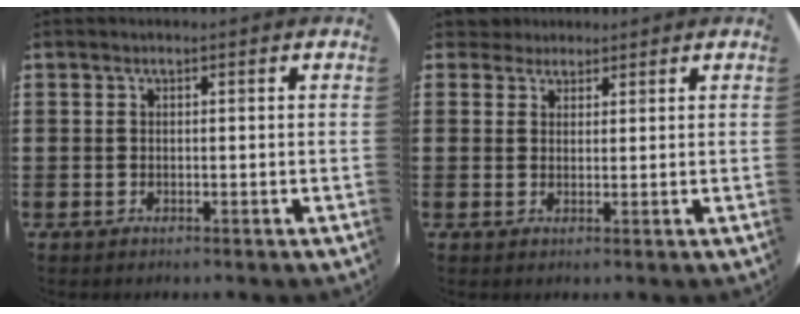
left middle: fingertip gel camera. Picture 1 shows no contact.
{"total": 2.8, "force": [2.5, 1.2, 0.1], "torque": [-0.001, -0.001, 0.047]}